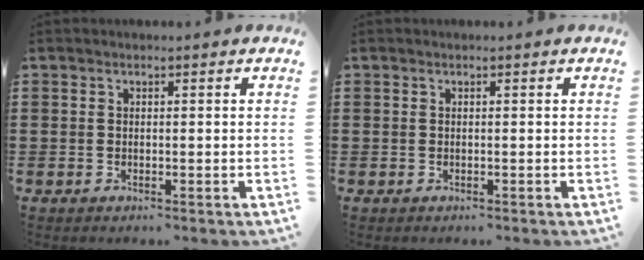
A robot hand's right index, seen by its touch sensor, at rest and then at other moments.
{"total": 0.0}